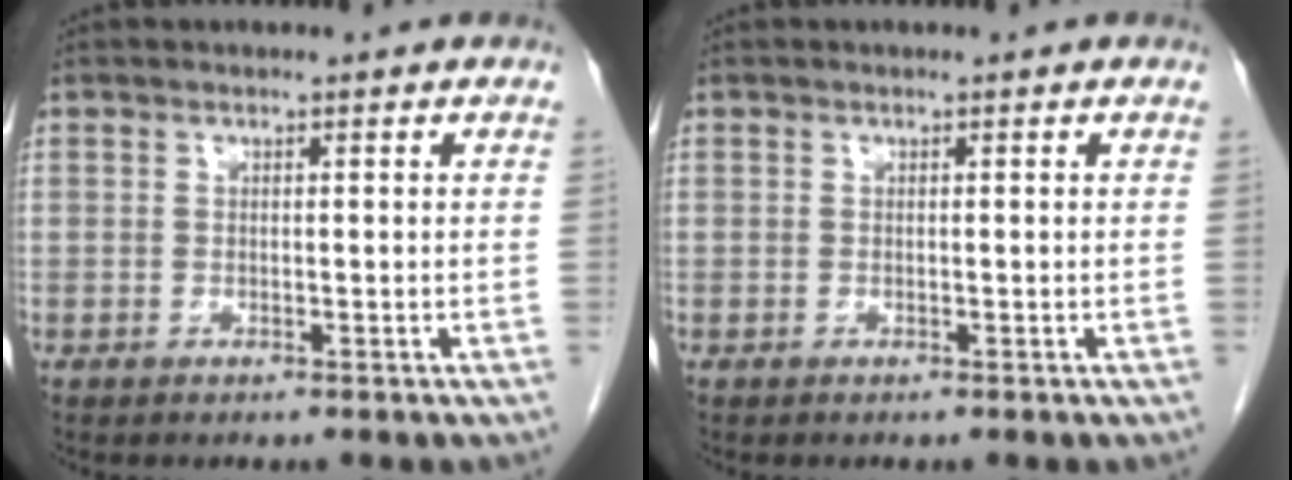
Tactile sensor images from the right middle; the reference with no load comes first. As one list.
[{"total": 0.0}]